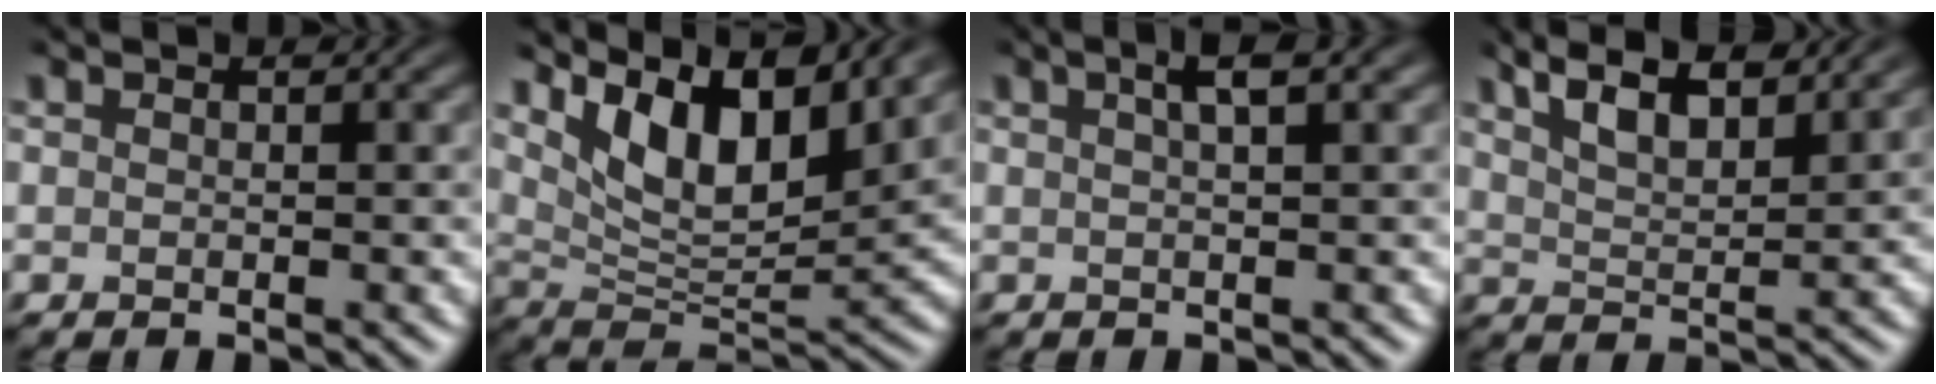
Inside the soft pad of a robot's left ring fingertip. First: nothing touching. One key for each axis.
{"total": 8.5, "fx": 5.1, "fy": 3.1, "fz": 6.1, "tx": -0.100, "ty": -0.011, "tz": 0.090}
{"total": 2.1, "fx": 0.9, "fy": -0.1, "fz": 1.9, "tx": -0.025, "ty": 0.011, "tz": 0.015}
{"total": 6.3, "fx": 4.9, "fy": 1.6, "fz": 3.8, "tx": -0.059, "ty": 0.023, "tz": 0.067}